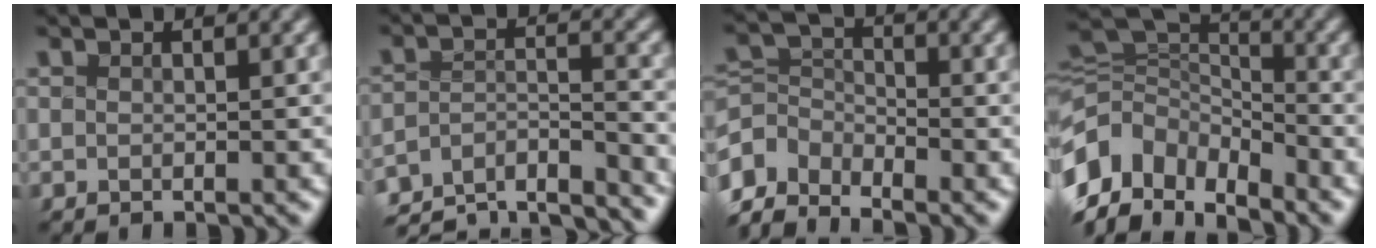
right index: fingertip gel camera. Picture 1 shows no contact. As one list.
[{"total": 11.6, "force": [-10.6, 3.3, 3.4], "torque": [-0.035, -0.027, -0.168]}, {"total": 5.5, "force": [-2.4, 4.6, 1.9], "torque": [-0.056, -0.022, -0.046]}, {"total": 13.3, "force": [-4.2, 10.7, 6.7], "torque": [-0.157, -0.039, -0.073]}]